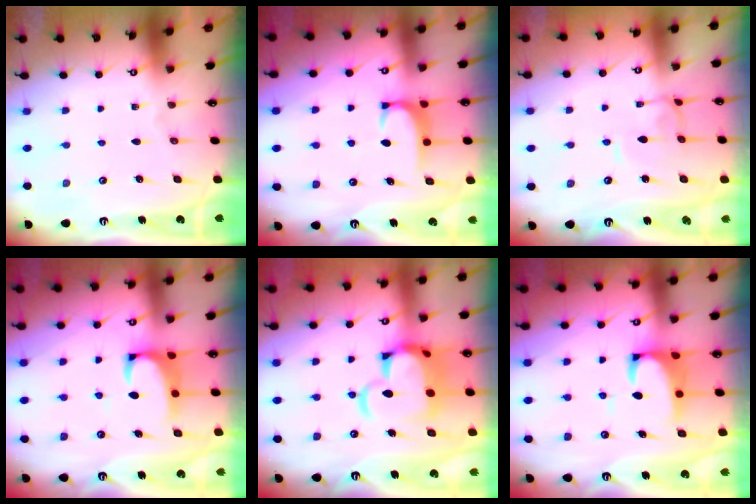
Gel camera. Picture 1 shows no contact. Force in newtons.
{"total": 1.7, "press": 1.6, "slide": 0.5}
{"total": 0.8, "press": 0.7, "slide": 0.3}
{"total": 2.2, "press": 2.0, "slide": 0.9}
{"total": 11.4, "press": 11.3, "slide": 1.6}
{"total": 3.4, "press": 3.2, "slide": 1.2}